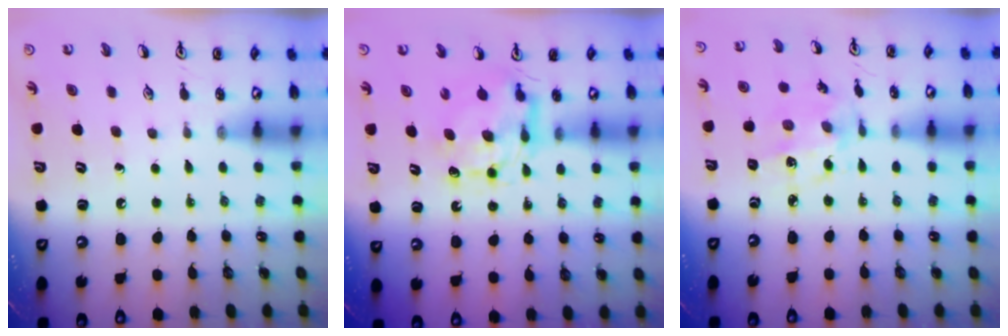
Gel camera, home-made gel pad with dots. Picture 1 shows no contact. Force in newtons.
{"total": 7.9, "press": 7.9, "slide": 0.7}
{"total": 6.8, "press": 6.7, "slide": 1.4}